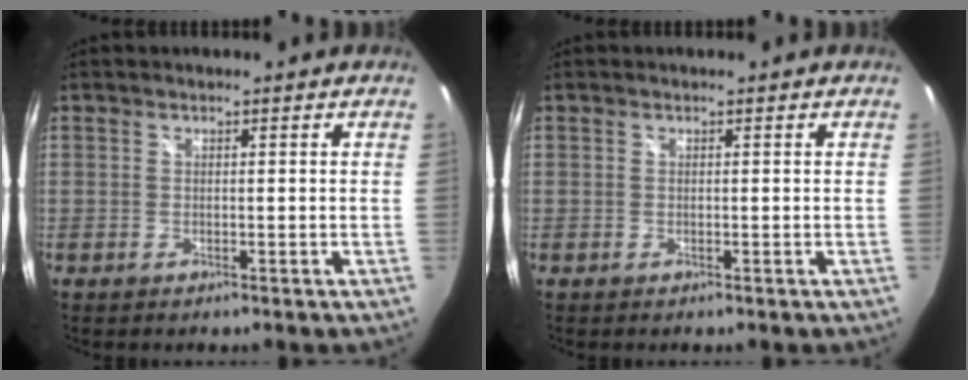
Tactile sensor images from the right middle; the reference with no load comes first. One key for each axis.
{"total": 0.0}